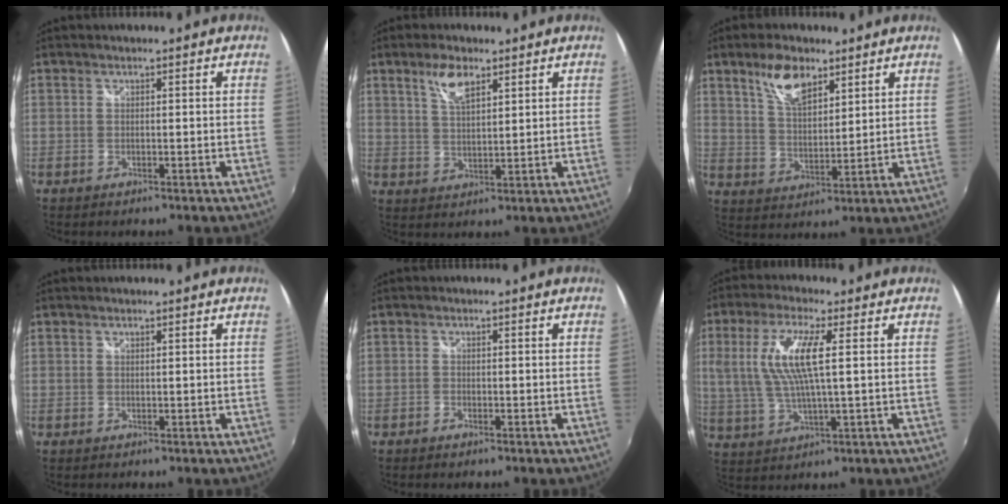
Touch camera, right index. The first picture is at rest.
{"total": 5.8, "force": [3.5, 2.1, 4.1], "torque": [-0.074, 0.007, 0.068]}
{"total": 8.8, "force": [5.5, 3.9, 5.6], "torque": [-0.100, 0.013, 0.107]}
{"total": 0.0}
{"total": 1.1, "force": [-0.8, 0.5, 0.4], "torque": [-0.011, -0.003, -0.017]}
{"total": 10.9, "force": [2.3, 2.2, 10.4], "torque": [-0.208, 0.003, 0.051]}